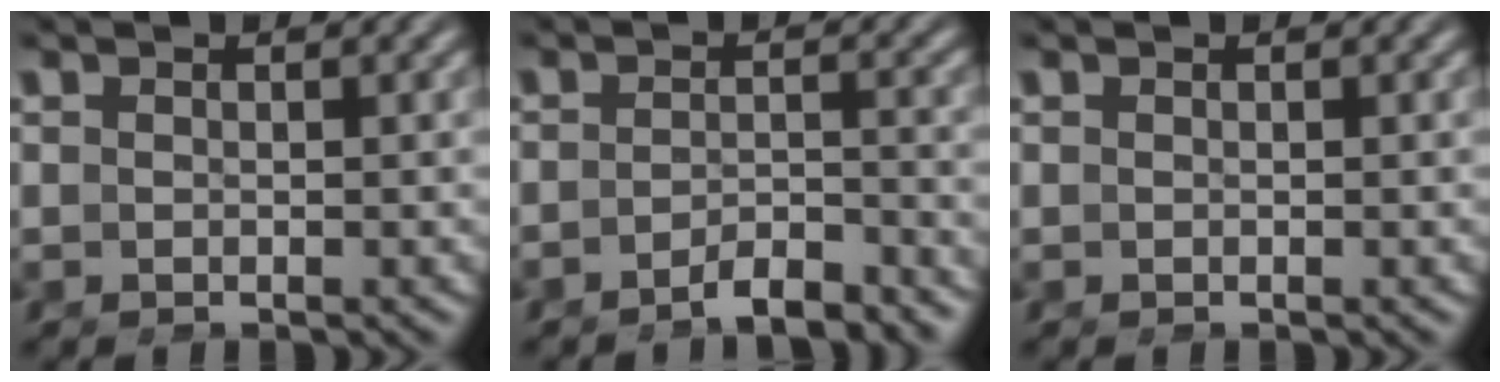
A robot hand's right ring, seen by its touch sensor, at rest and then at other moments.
{"total": 3.3, "force": [-3.1, -0.1, 1.1], "torque": [-0.001, 0.000, -0.057]}
{"total": 0.0}